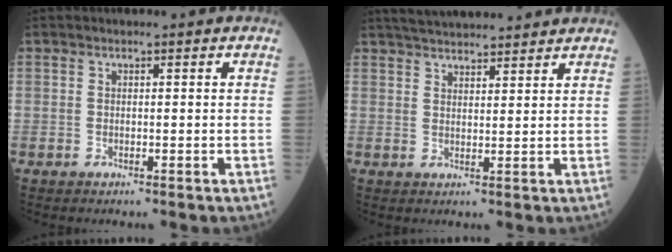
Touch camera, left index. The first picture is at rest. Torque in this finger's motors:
{"motor_torque": [0.33, -0.37, 0.19, 0.04]}